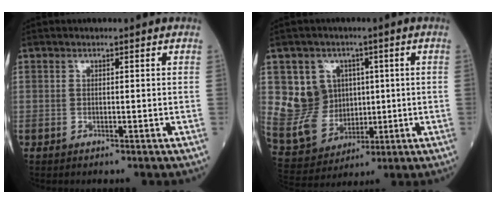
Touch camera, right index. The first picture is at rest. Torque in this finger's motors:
{"motor_torque": [0.21, 0.10, 0.18, 0.04]}